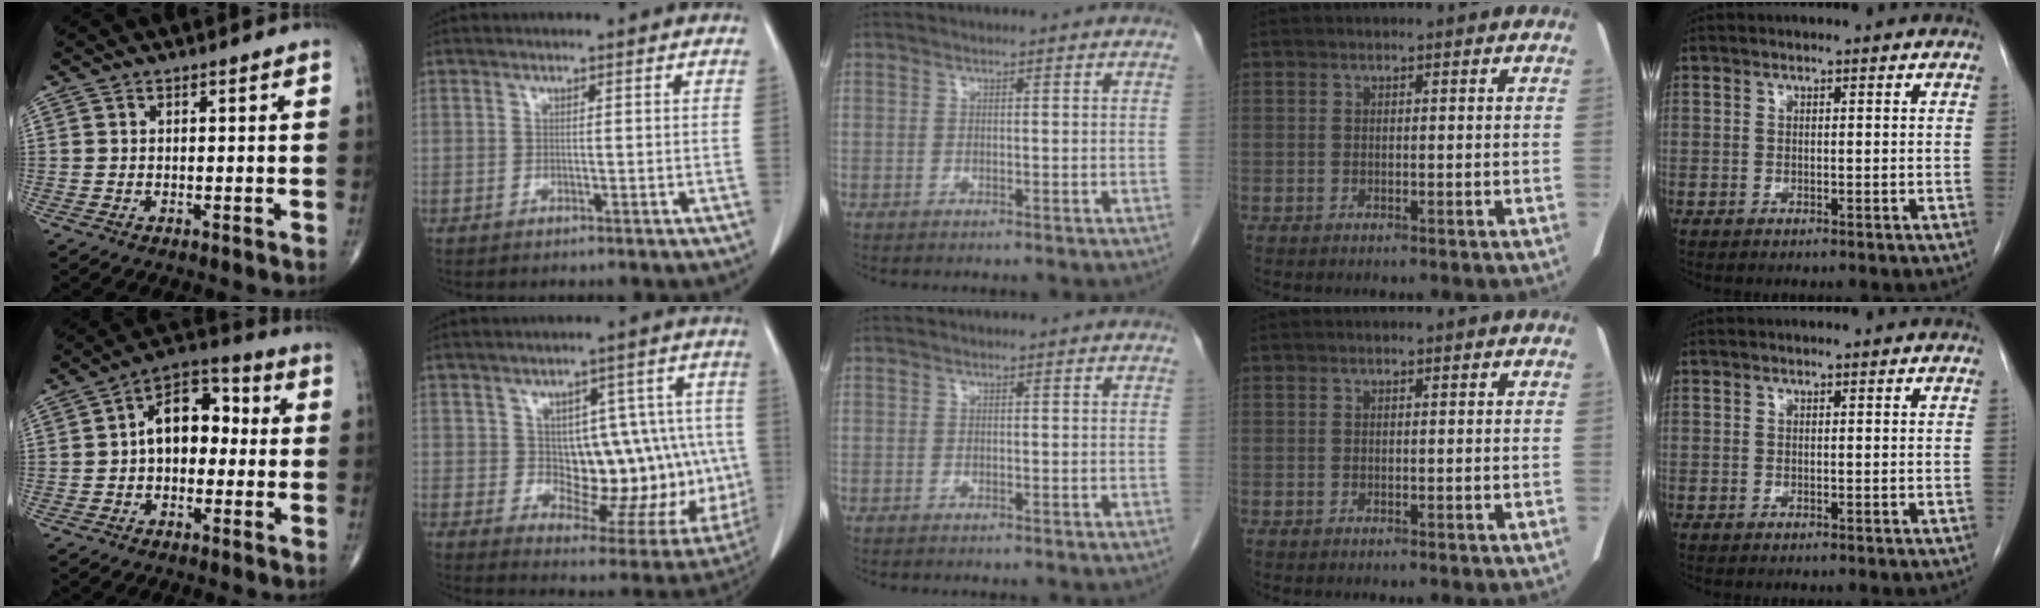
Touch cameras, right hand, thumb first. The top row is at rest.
{"thumb": {"total": 10.9, "force": [0.3, 7.1, 8.3], "torque": [-0.103, 0.037, -0.009]}, "index": {"total": 15.4, "force": [0.2, 8.1, 13.1], "torque": [-0.152, 0.025, 0.027]}}